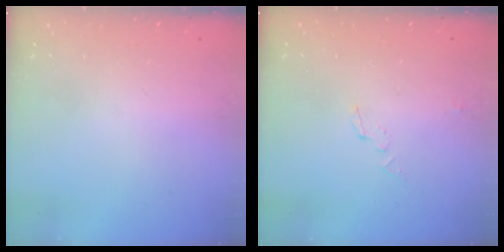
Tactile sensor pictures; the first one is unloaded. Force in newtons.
{"total": 2.8, "press": 2.8, "slide": 0.2}